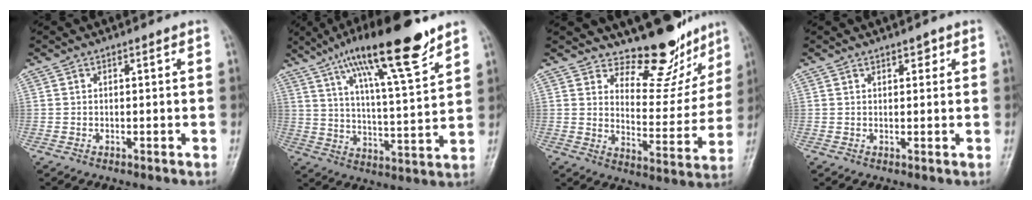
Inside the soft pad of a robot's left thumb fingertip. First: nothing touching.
{"total": 18.5, "force": [12.2, 3.4, 13.6], "torque": [-0.208, -0.047, 0.205]}
{"total": 13.0, "force": [11.7, 4.9, 3.2], "torque": [-0.001, -0.105, 0.162]}
{"total": 1.6, "force": [1.0, 0.9, 0.9], "torque": [-0.001, -0.003, 0.011]}